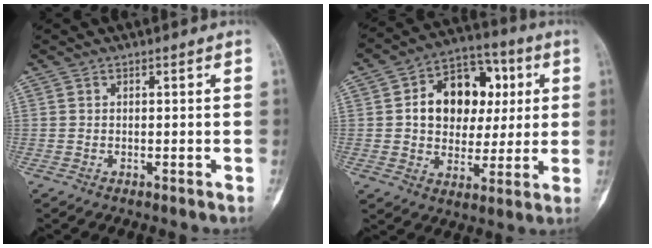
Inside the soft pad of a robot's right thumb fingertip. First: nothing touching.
{"total": 16.2, "force": [3.0, 11.9, 10.5], "torque": [-0.108, 0.015, 0.045]}